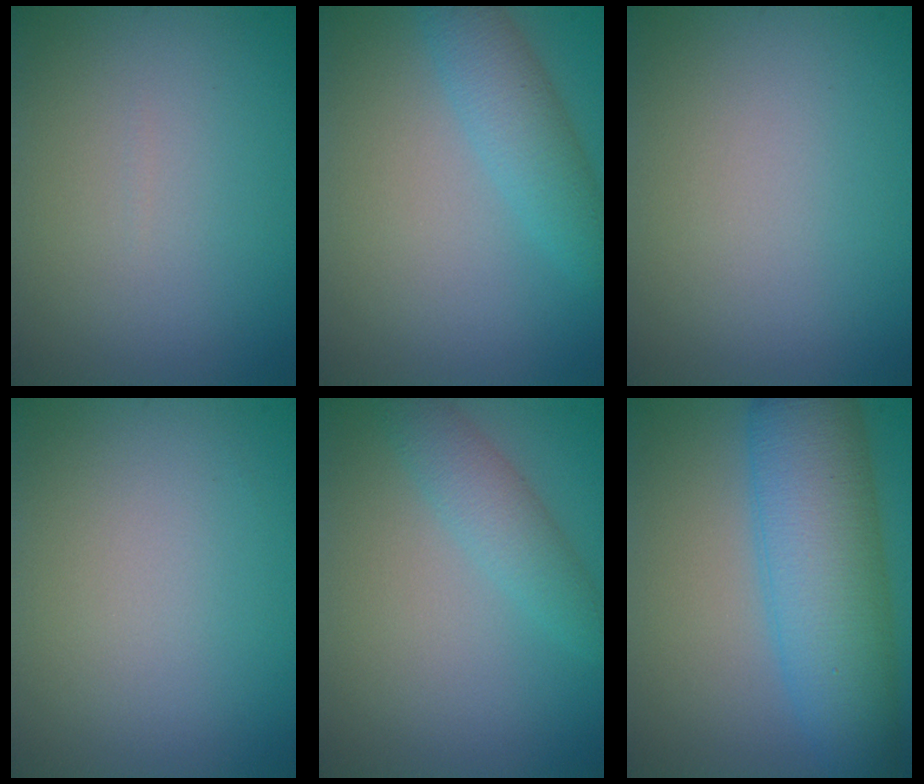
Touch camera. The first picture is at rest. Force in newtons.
{"total": 3.5, "press": 3.5, "slide": 0.2}
{"total": 0.0}
{"total": 0.0}
{"total": 2.8, "press": 2.8, "slide": 0.2}
{"total": 8.9, "press": 8.9, "slide": 0.2}